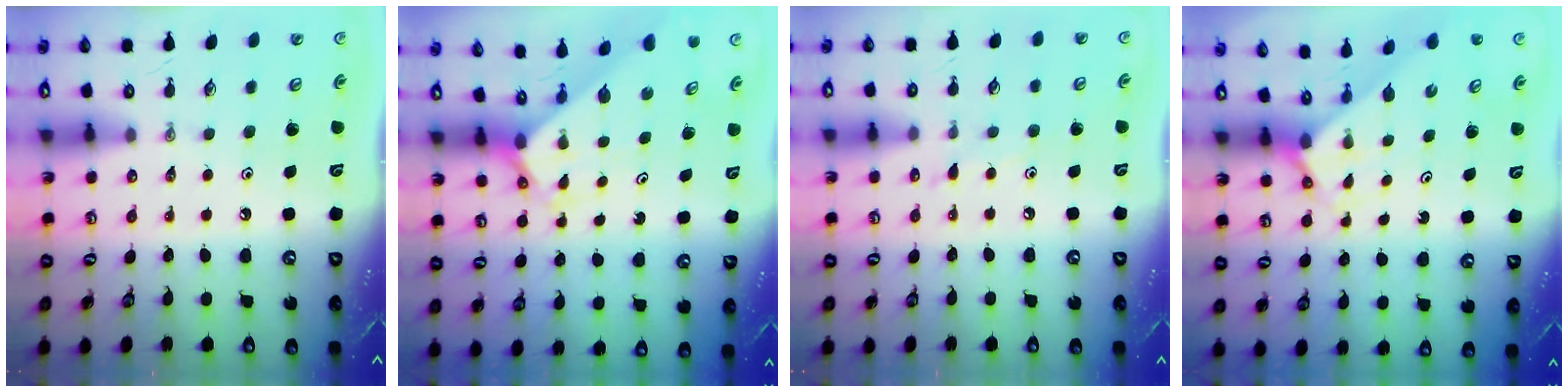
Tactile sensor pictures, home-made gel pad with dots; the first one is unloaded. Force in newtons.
{"total": 2.0, "press": 2.0, "slide": 0.2}
{"total": 4.6, "press": 4.6, "slide": 0.3}
{"total": 2.6, "press": 2.6, "slide": 0.3}